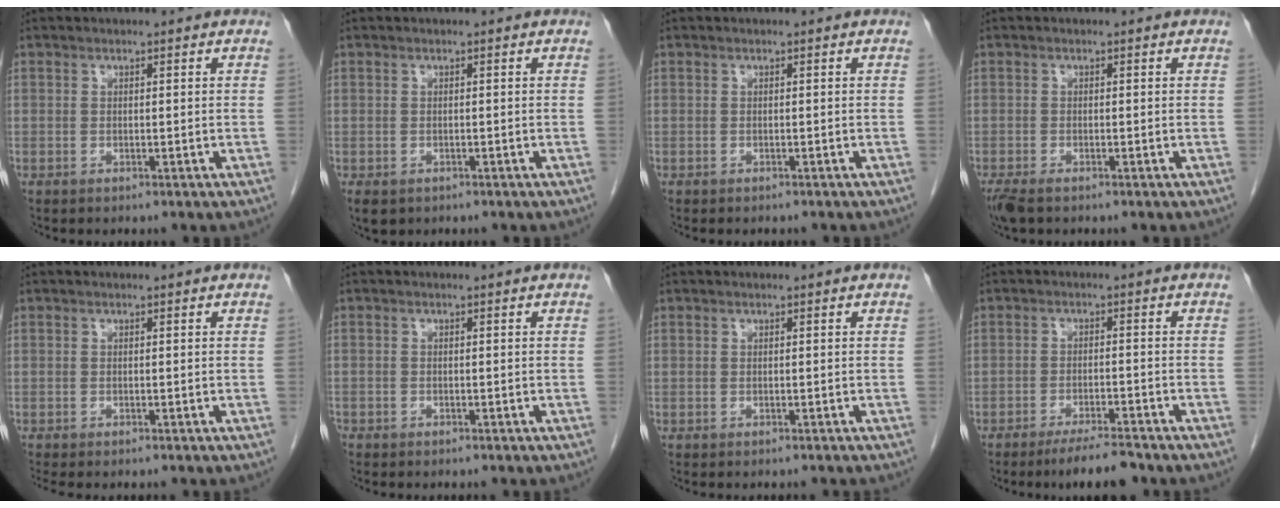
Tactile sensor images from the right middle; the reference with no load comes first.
{"total": 4.1, "force": [-2.5, 2.8, 1.6], "torque": [-0.026, -0.004, -0.035]}
{"total": 2.1, "force": [-1.8, 0.7, 0.7], "torque": [-0.011, -0.003, -0.019]}
{"total": 3.4, "force": [-2.5, 1.2, 2.0], "torque": [-0.044, -0.011, -0.042]}
{"total": 3.0, "force": [-2.6, 0.6, 1.3], "torque": [-0.013, -0.005, -0.034]}
{"total": 1.6, "force": [-1.4, 0.7, 0.5], "torque": [-0.008, 0.000, -0.016]}
{"total": 2.0, "force": [-1.9, 0.2, 0.7], "torque": [-0.008, -0.001, -0.022]}
{"total": 6.0, "force": [-4.9, 0.6, 3.3], "torque": [-0.052, -0.012, -0.082]}